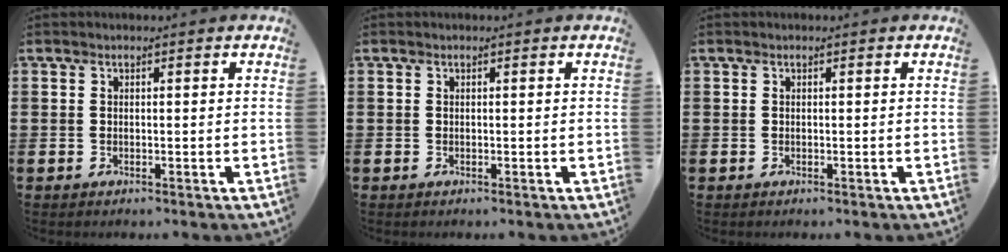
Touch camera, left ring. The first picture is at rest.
{"total": 0.0}
{"total": 0.0}